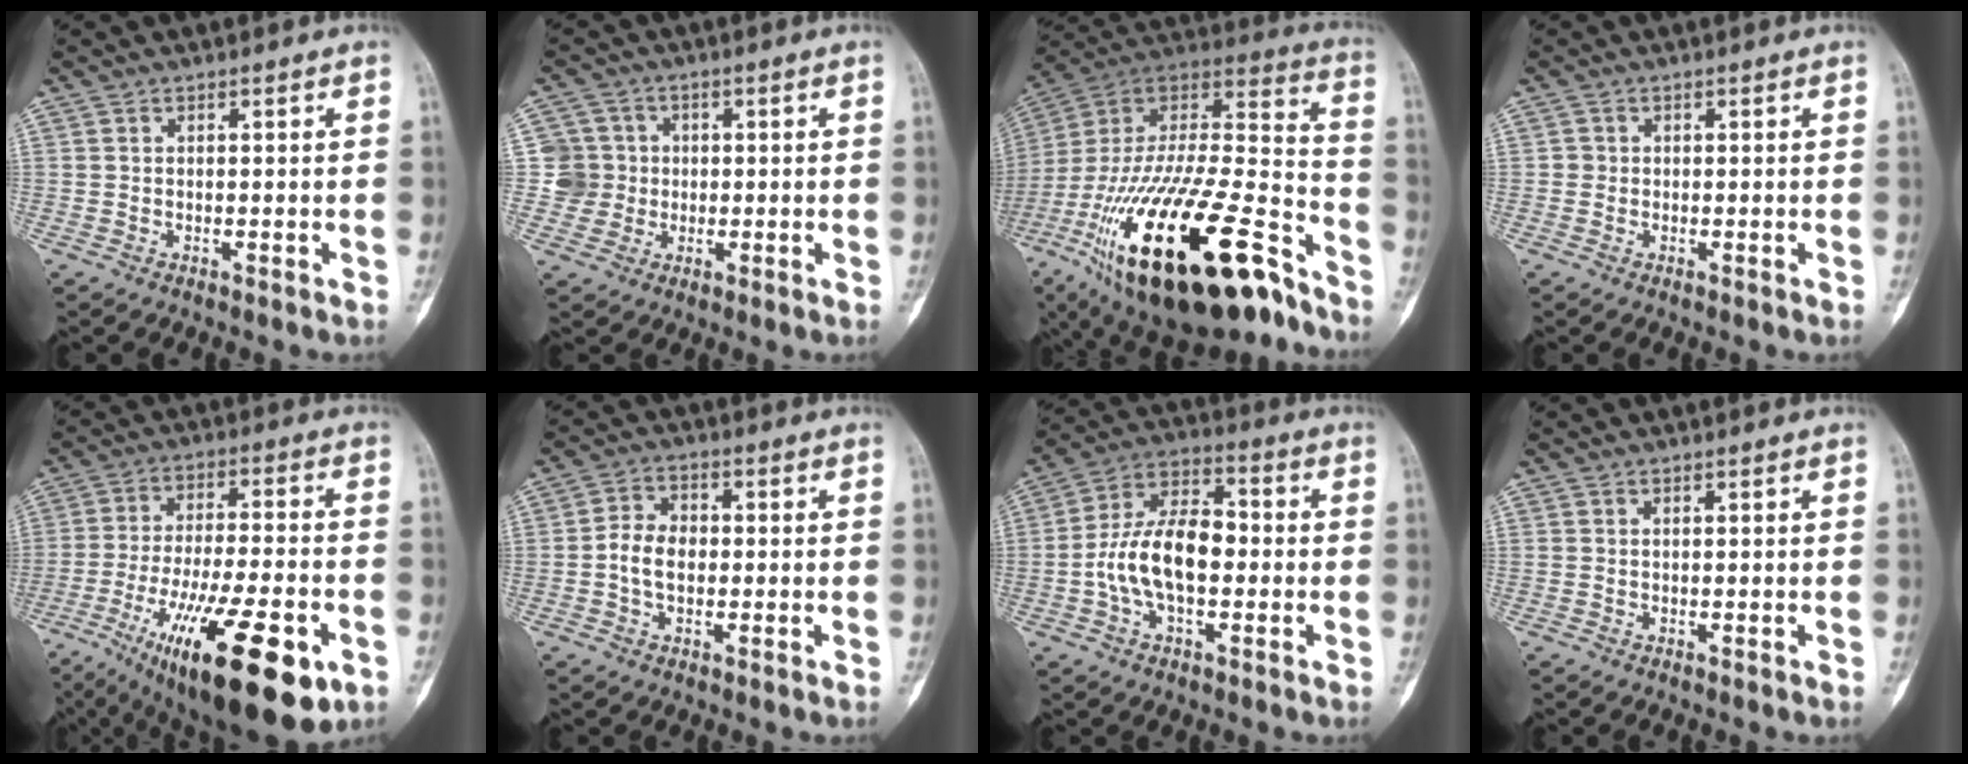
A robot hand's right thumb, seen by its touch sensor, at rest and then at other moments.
{"total": 6.3, "force": [0.2, 6.3, 0.3], "torque": [0.031, 0.012, -0.001]}
{"total": 39.5, "force": [-20.8, 14.8, 30.1], "torque": [-0.534, 0.041, -0.344]}
{"total": 1.0, "force": [-0.1, 1.0, 0.1], "torque": [0.004, 0.004, -0.002]}
{"total": 24.5, "force": [-10.8, 7.8, 20.6], "torque": [-0.327, 0.016, -0.164]}
{"total": 6.0, "force": [-0.7, 4.2, 4.2], "torque": [-0.069, 0.019, -0.019]}
{"total": 14.1, "force": [-1.6, 7.8, 11.6], "torque": [-0.207, 0.039, -0.034]}
{"total": 0.0}